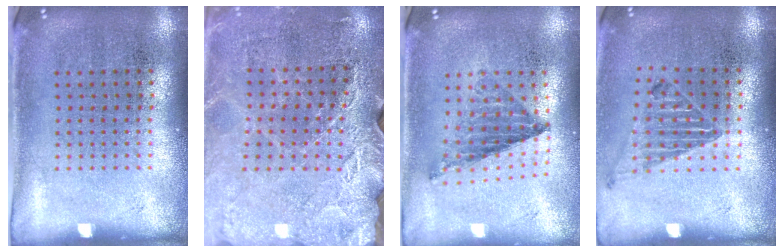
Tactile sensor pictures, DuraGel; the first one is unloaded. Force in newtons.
{"total": 2.8, "press": 2.8, "slide": 0.3}
{"total": 0.8, "press": 0.8, "slide": 0.1}
{"total": 1.0, "press": 1.0, "slide": 0.1}